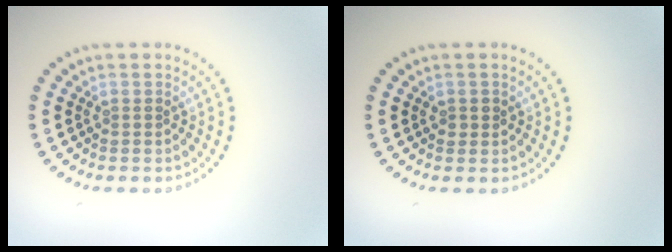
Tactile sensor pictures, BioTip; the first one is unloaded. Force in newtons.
{"total": 0.9, "press": 0.9, "slide": 0.0}